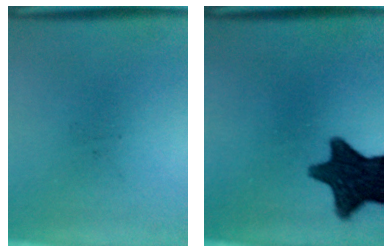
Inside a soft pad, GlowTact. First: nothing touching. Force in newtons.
{"total": 12.7}